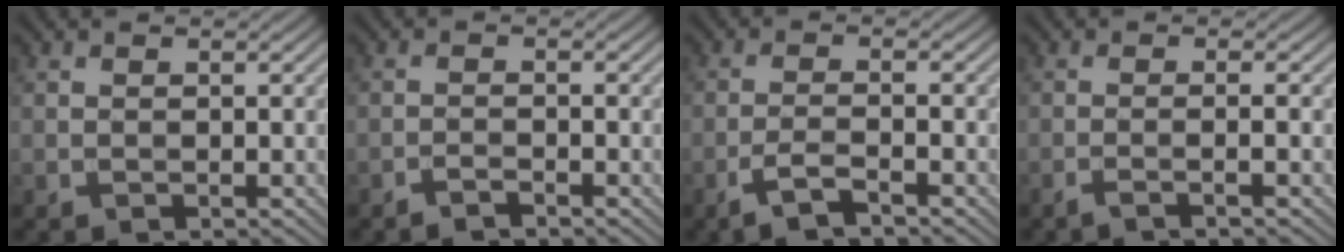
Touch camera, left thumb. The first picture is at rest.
{"total": 1.4, "force": [-1.3, 0.1, 0.7], "torque": [-0.013, 0.002, -0.028]}
{"total": 3.6, "force": [-2.4, 0.6, 2.6], "torque": [-0.050, 0.006, -0.059]}
{"total": 2.3, "force": [-1.0, 0.2, 2.0], "torque": [-0.024, 0.007, -0.035]}